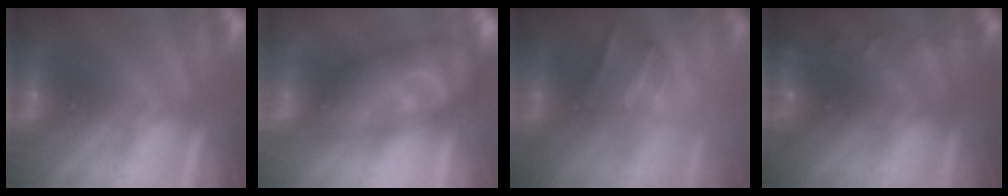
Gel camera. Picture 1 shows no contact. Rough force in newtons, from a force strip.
{"total": 4.4}
{"total": 3.1}
{"total": 5.7}